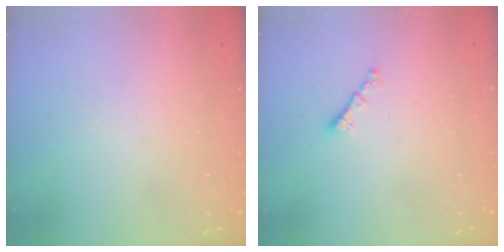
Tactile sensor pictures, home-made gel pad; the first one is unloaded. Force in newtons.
{"total": 0.6, "press": 0.5, "slide": 0.4}